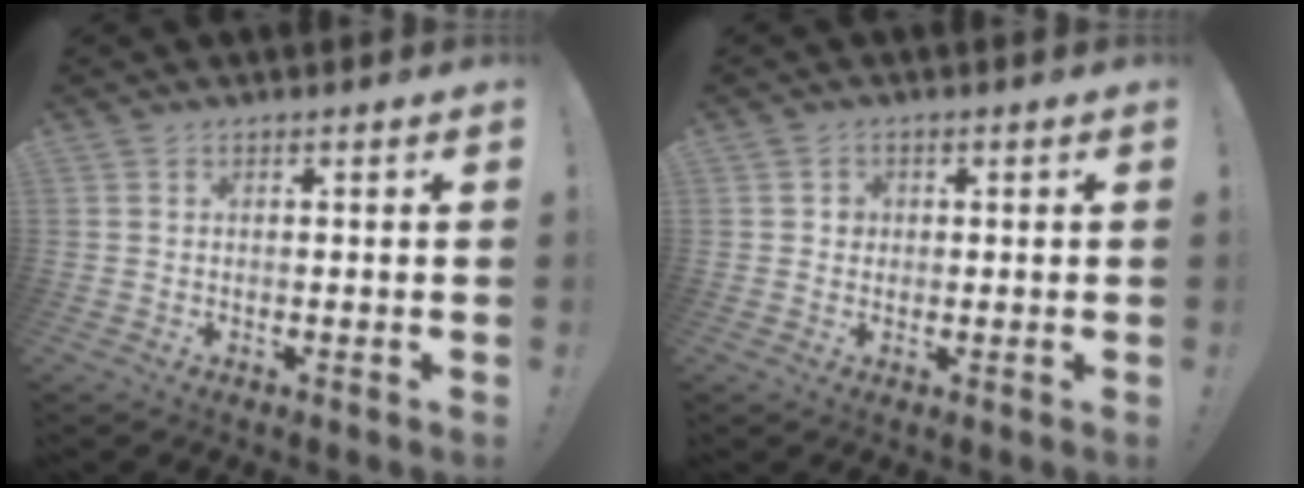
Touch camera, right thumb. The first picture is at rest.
{"total": 2.2, "force": [0.1, 2.1, 0.8], "torque": [-0.005, -0.001, 0.000]}